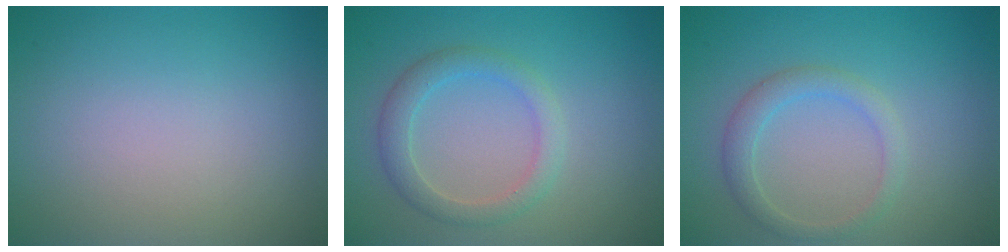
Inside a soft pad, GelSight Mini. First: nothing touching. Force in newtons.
{"total": 2.8, "press": 2.8, "slide": 0.1}
{"total": 2.2, "press": 2.1, "slide": 0.1}